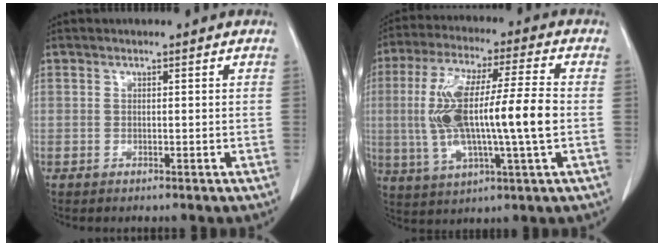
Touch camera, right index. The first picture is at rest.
{"total": 16.4, "force": [-0.8, 1.8, 16.3], "torque": [-0.323, 0.011, -0.015]}